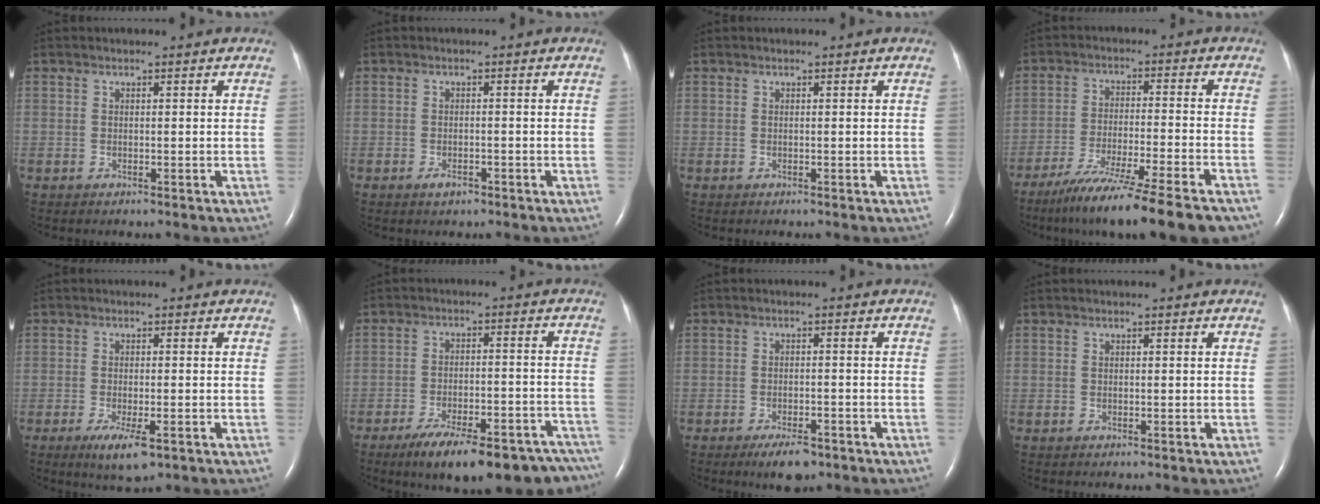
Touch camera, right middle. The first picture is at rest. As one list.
[{"total": 1.7, "force": [-1.1, 0.7, 1.0], "torque": [-0.023, -0.001, -0.016]}, {"total": 0.0}, {"total": 17.6, "force": [-14.2, 0.0, 10.4], "torque": [-0.136, -0.047, -0.225]}, {"total": 4.9, "force": [-2.5, 1.2, 4.0], "torque": [-0.075, -0.011, -0.037]}, {"total": 21.5, "force": [-17.5, 6.0, 11.0], "torque": [-0.107, 0.013, -0.234]}, {"total": 4.5, "force": [-3.1, 1.5, 2.9], "torque": [-0.053, -0.003, -0.045]}, {"total": 0.0}]